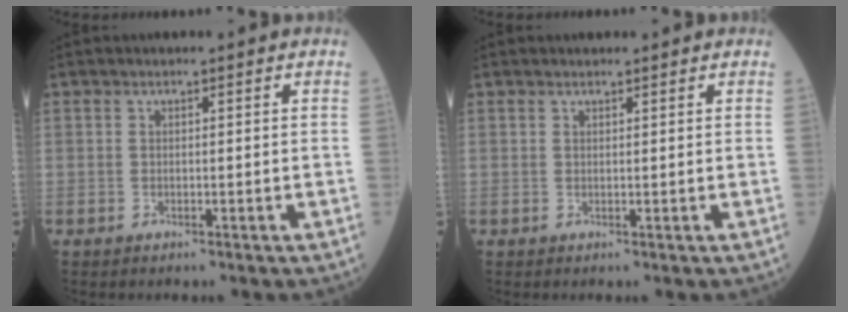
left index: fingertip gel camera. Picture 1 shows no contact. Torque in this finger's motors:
{"motor_torque": [-0.06, -0.22, 0.00, 0.00]}